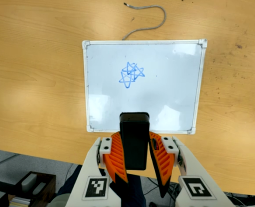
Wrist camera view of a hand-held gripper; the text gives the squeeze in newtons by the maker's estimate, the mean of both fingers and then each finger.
{"total": 10.2, "left": 8.5, "right": 12.0}